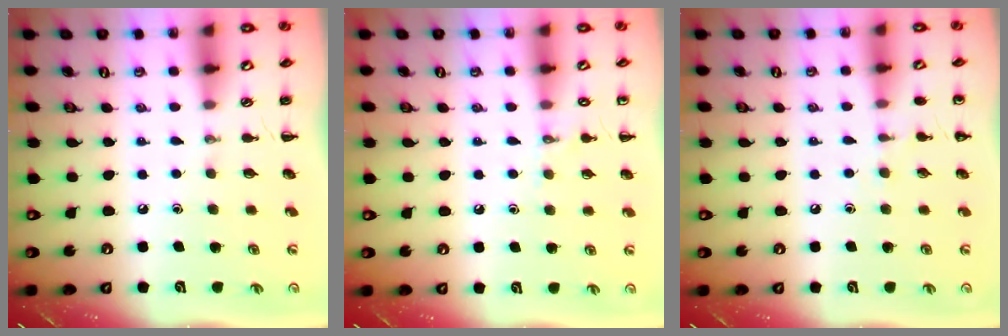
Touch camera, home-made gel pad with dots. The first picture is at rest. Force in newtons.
{"total": 6.5, "press": 6.2, "slide": 1.9}
{"total": 5.5, "press": 5.3, "slide": 1.6}